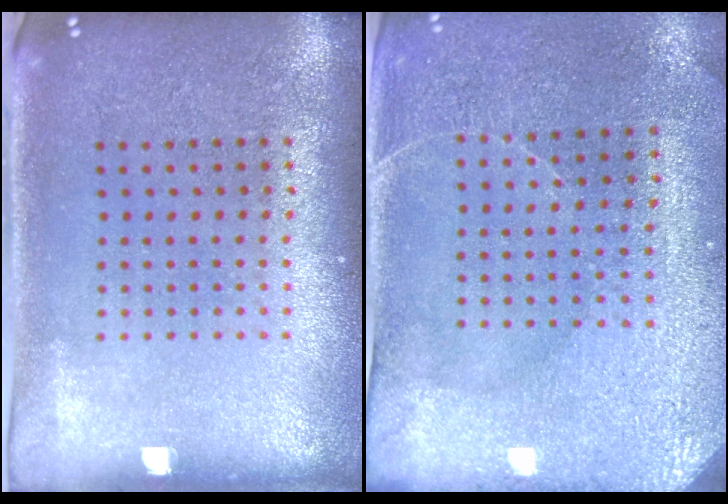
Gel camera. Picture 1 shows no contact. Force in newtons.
{"total": 3.0, "press": 2.9, "slide": 0.6}